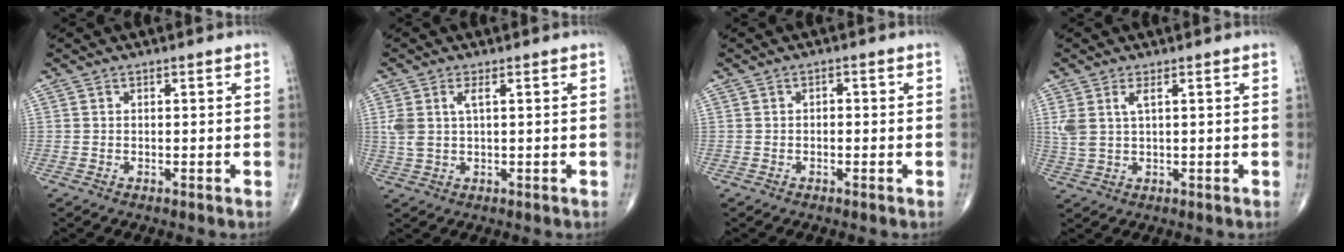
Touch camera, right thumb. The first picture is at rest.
{"total": 4.1, "force": [1.2, 1.6, 3.6], "torque": [-0.097, 0.006, 0.029]}
{"total": 1.0, "force": [-0.2, 0.7, 0.6], "torque": [-0.004, 0.005, -0.007]}
{"total": 4.3, "force": [1.5, 1.6, 3.7], "torque": [-0.096, 0.000, 0.039]}